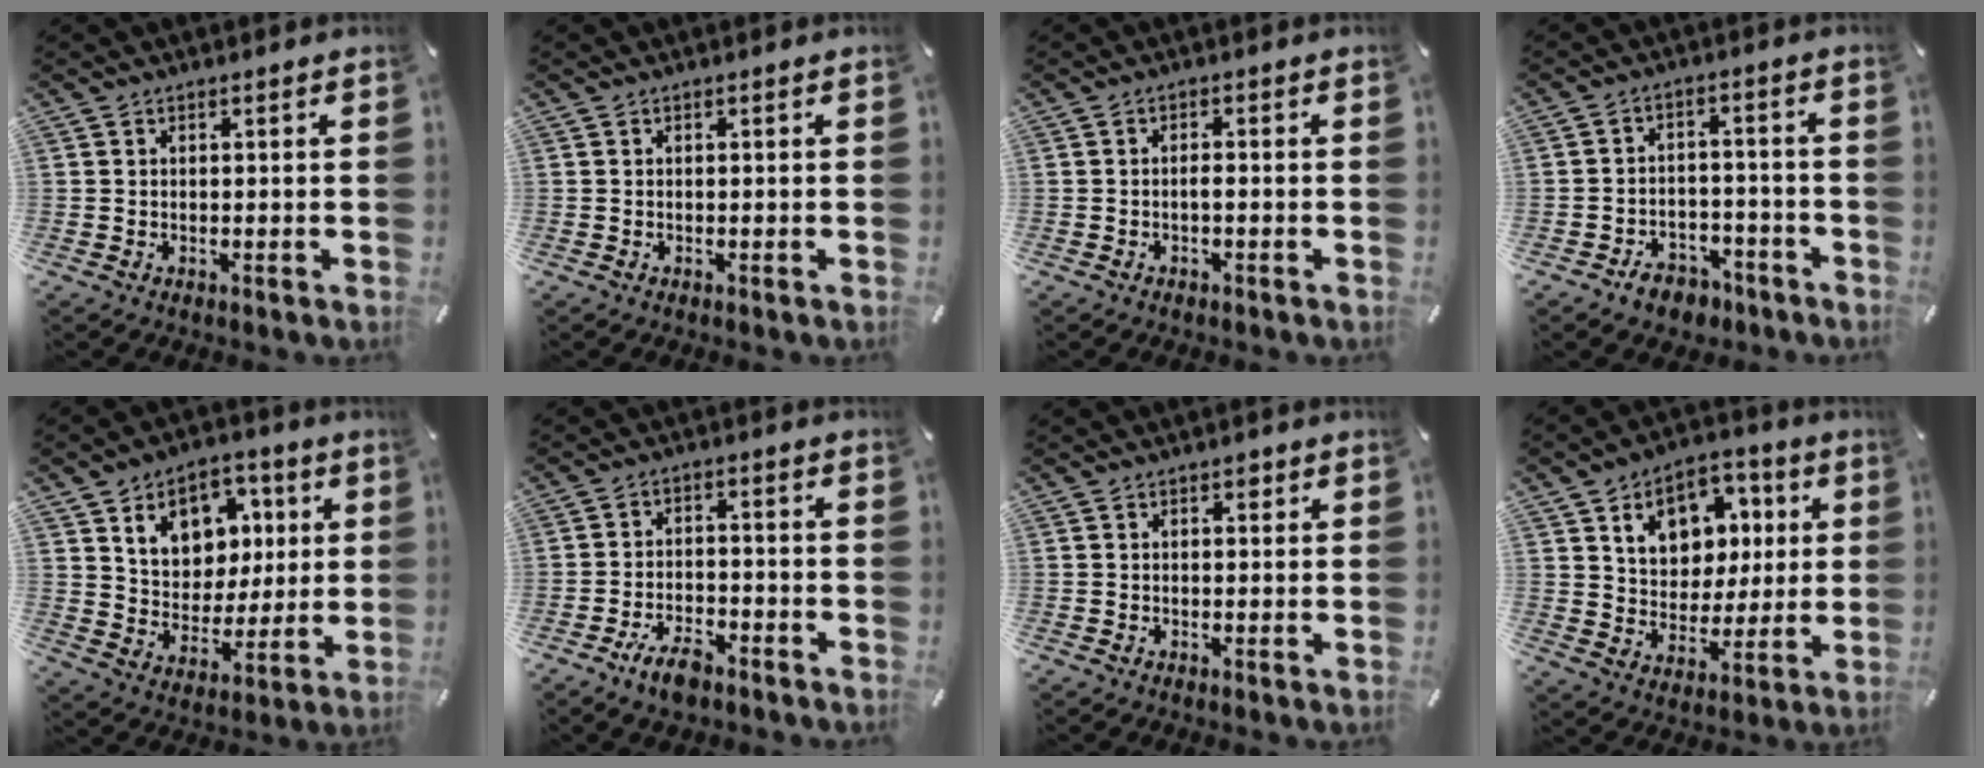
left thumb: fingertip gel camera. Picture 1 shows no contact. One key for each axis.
{"total": 0.0}
{"total": 1.2, "fx": -0.6, "fy": 0.4, "fz": 1.0, "tx": -0.019, "ty": 0.002, "tz": -0.012}
{"total": 6.4, "fx": -4.5, "fy": 4.1, "fz": 1.9, "tx": -0.025, "ty": 0.034, "tz": -0.079}
{"total": 12.2, "fx": 5.1, "fy": 10.3, "fz": 4.2, "tx": -0.071, "ty": -0.028, "tz": 0.098}
{"total": 6.0, "fx": -4.4, "fy": 2.5, "fz": 3.2, "tx": -0.065, "ty": 0.020, "tz": -0.081}
{"total": 1.2, "fx": 0.4, "fy": 0.9, "fz": 0.7, "tx": -0.007, "ty": 0.003, "tz": 0.004}
{"total": 12.2, "fx": 4.5, "fy": 10.4, "fz": 4.8, "tx": -0.075, "ty": -0.021, "tz": 0.085}